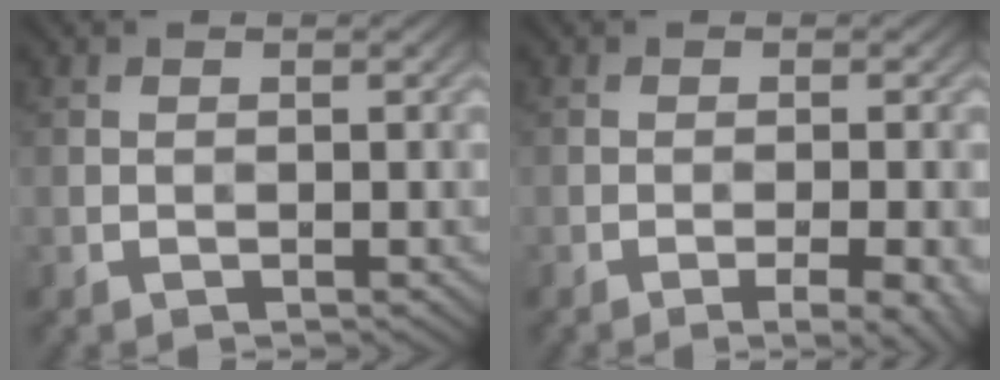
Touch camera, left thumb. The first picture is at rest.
{"total": 4.6, "force": [-2.0, 1.0, 4.0], "torque": [-0.051, 0.005, -0.025]}